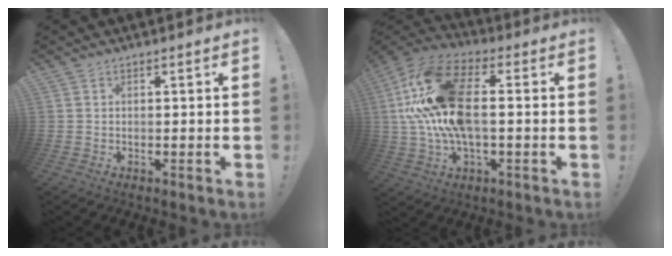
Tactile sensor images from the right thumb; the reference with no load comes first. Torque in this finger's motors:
{"motor_torque": [2.25, 2.43, 2.55, -0.22, 0.53]}